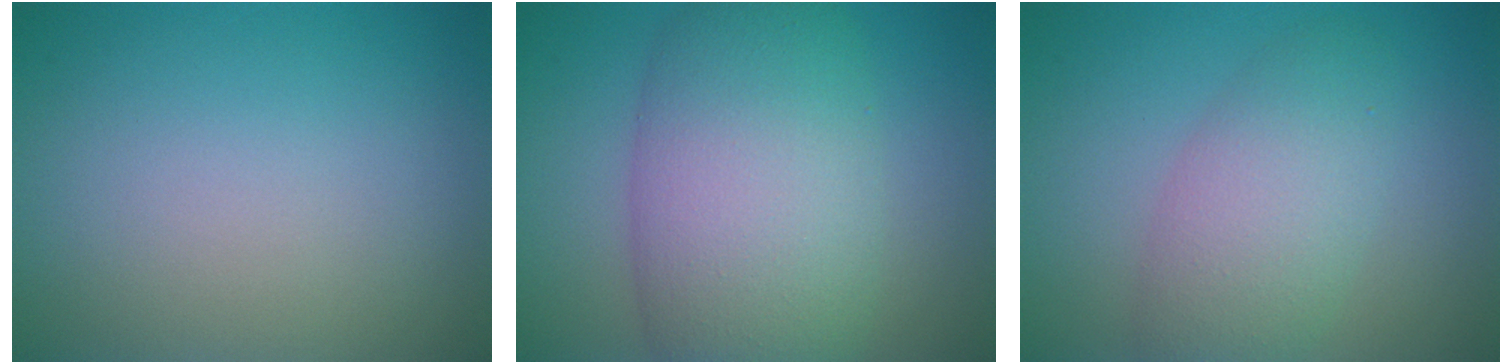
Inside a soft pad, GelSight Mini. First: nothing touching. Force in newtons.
{"total": 10.4, "press": 10.4, "slide": 0.3}
{"total": 4.8, "press": 4.7, "slide": 0.2}